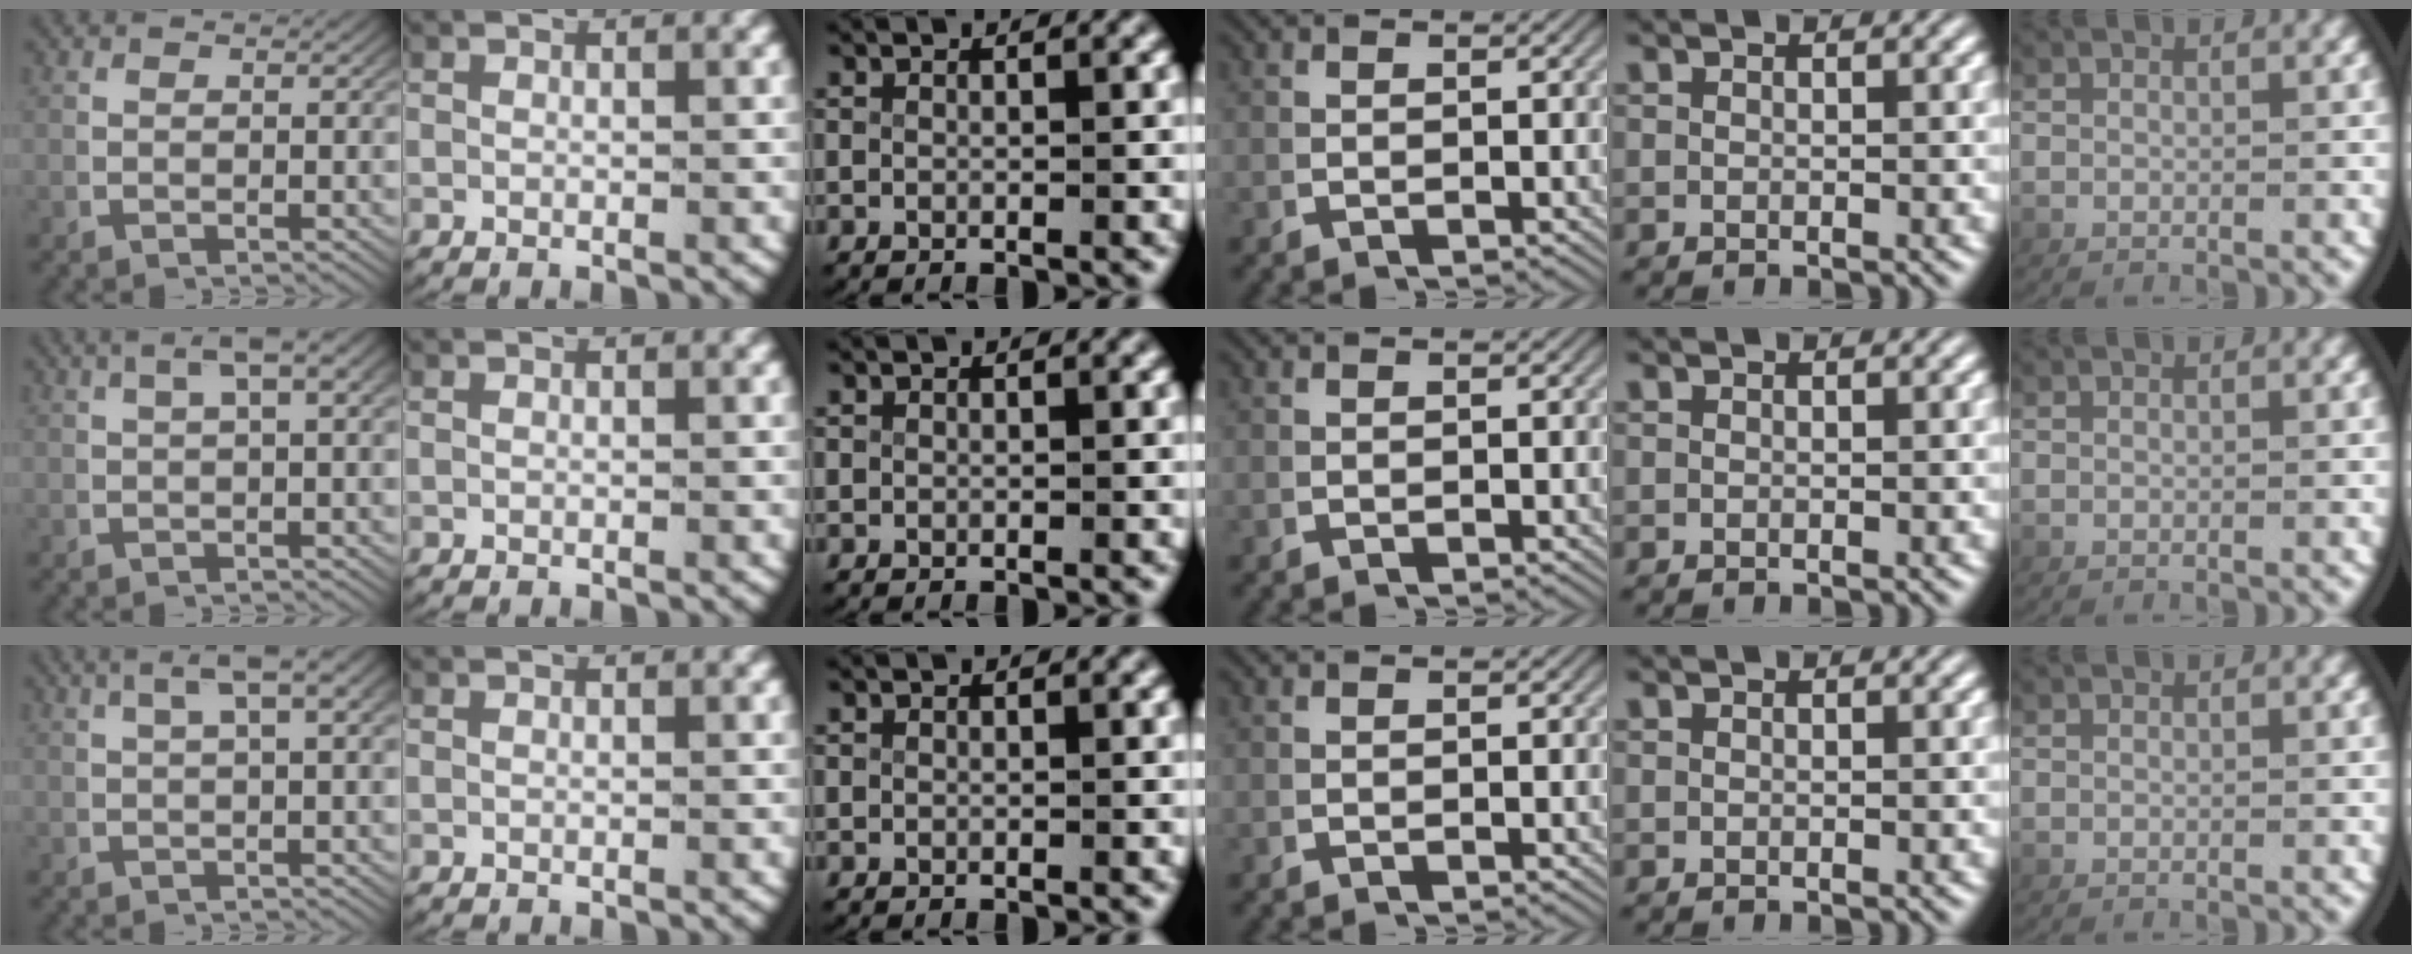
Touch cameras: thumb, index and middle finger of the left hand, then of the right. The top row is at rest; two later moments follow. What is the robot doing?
{"motion": "lift_and_place", "object": "router"}